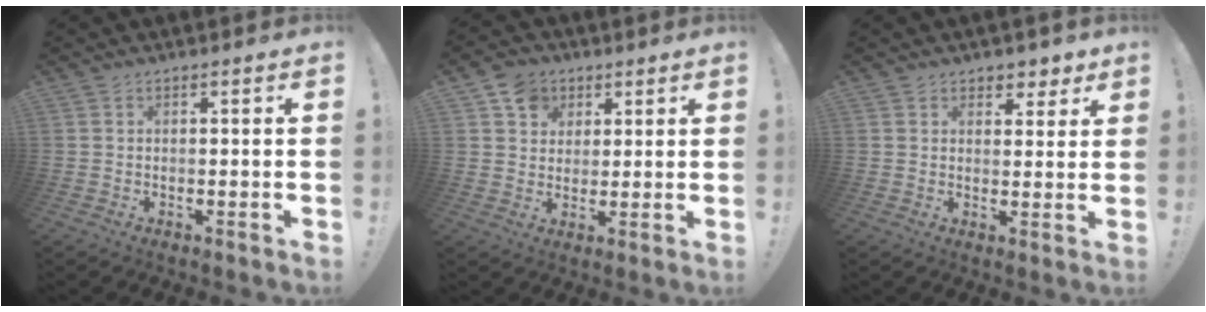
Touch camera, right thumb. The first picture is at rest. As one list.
[{"total": 8.5, "force": [3.9, 7.2, 2.3], "torque": [-0.027, -0.020, 0.079]}, {"total": 4.4, "force": [3.1, 3.0, 0.8], "torque": [0.002, -0.023, 0.055]}]